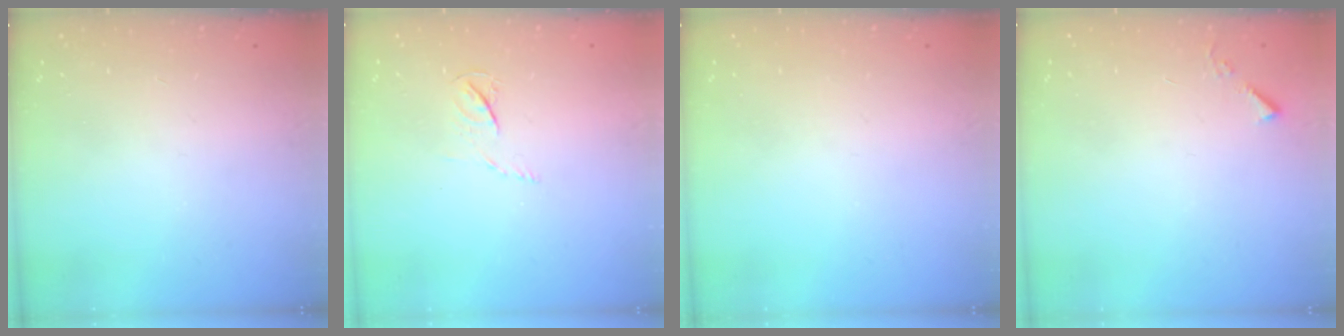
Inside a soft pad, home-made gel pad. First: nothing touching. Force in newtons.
{"total": 4.4, "press": 4.4, "slide": 0.6}
{"total": 0.0}
{"total": 3.2, "press": 3.2, "slide": 0.5}